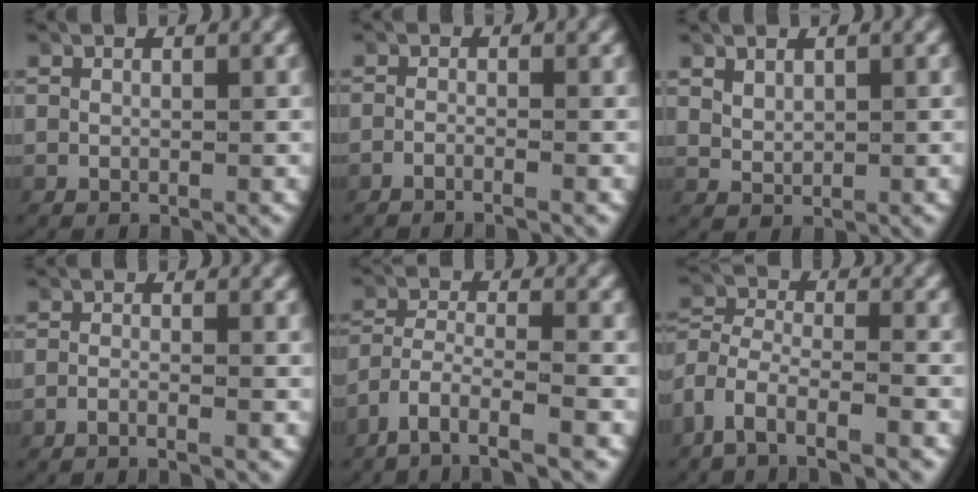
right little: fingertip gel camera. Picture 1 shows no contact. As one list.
[{"total": 1.9, "force": [-1.8, 0.1, 0.7], "torque": [-0.024, -0.003, -0.032]}, {"total": 1.2, "force": [0.9, 0.4, 0.6], "torque": [-0.021, -0.006, 0.030]}, {"total": 2.3, "force": [-2.1, 0.0, 0.9], "torque": [-0.028, -0.006, -0.035]}, {"total": 5.9, "force": [-4.3, 2.0, 3.5], "torque": [-0.082, -0.035, -0.056]}, {"total": 6.7, "force": [-4.1, 4.4, 3.1], "torque": [-0.089, -0.041, -0.061]}]